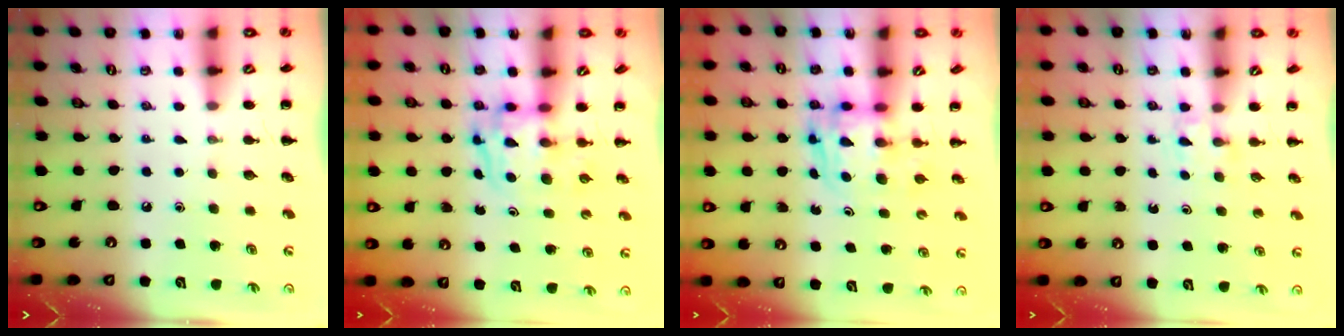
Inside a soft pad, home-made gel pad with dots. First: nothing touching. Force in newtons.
{"total": 3.4, "press": 3.4, "slide": 0.6}
{"total": 2.6, "press": 2.6, "slide": 0.2}
{"total": 1.4, "press": 1.2, "slide": 0.8}